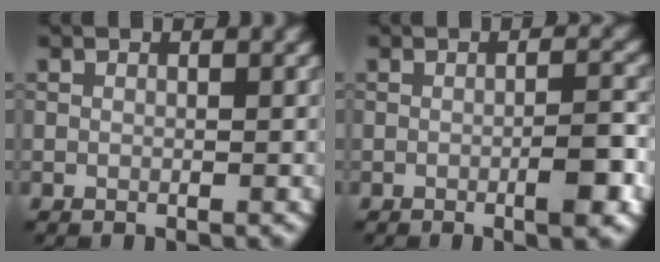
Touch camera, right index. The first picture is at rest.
{"total": 3.5, "force": [-1.1, 0.6, 3.3], "torque": [-0.045, 0.005, -0.019]}